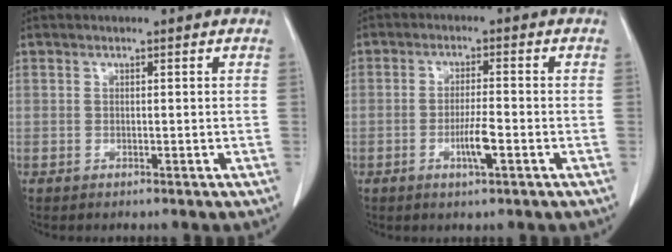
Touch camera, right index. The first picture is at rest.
{"total": 4.3, "force": [-1.6, 0.3, 4.0], "torque": [-0.073, -0.004, -0.030]}